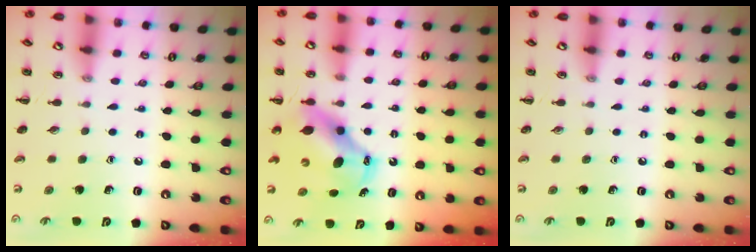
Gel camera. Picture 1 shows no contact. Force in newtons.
{"total": 7.4, "press": 7.2, "slide": 1.7}
{"total": 0.0}